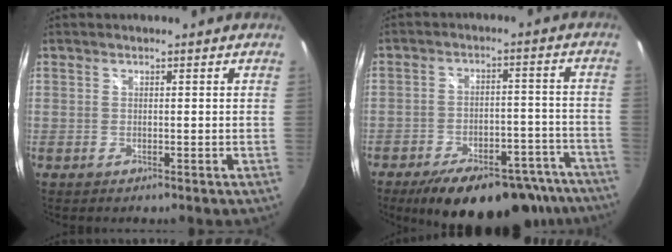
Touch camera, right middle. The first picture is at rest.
{"total": 21.3, "force": [-16.6, 8.4, 10.4], "torque": [-0.165, 0.009, -0.202]}